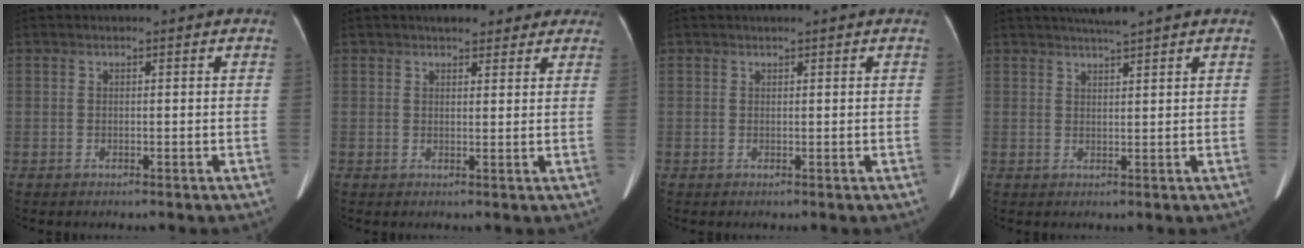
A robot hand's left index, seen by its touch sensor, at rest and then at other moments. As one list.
[{"total": 5.7, "force": [4.5, 2.1, 2.7], "torque": [-0.020, 0.016, 0.050]}, {"total": 0.0}, {"total": 3.6, "force": [3.1, -0.6, 1.8], "torque": [-0.025, 0.012, 0.052]}]